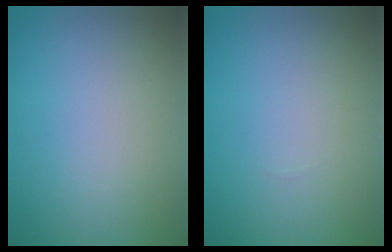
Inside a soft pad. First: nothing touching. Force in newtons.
{"total": 0.0}